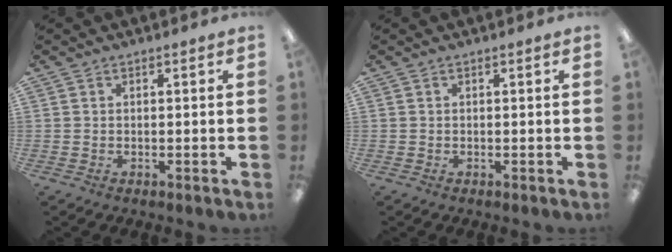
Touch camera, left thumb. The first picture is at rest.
{"total": 0.0}